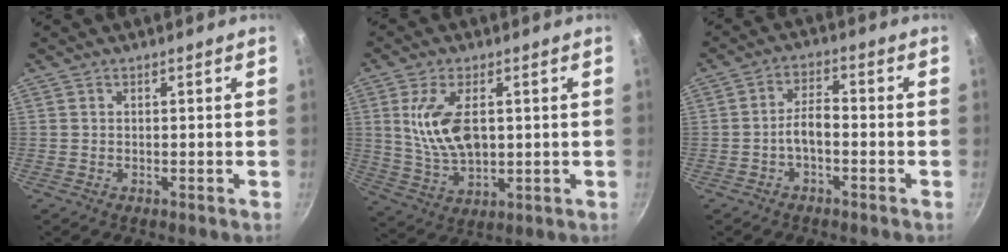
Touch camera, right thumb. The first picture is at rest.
{"total": 11.4, "force": [2.0, 6.2, 9.4], "torque": [-0.169, -0.013, 0.046]}
{"total": 4.5, "force": [-1.8, 1.9, 3.6], "torque": [-0.062, 0.029, -0.036]}